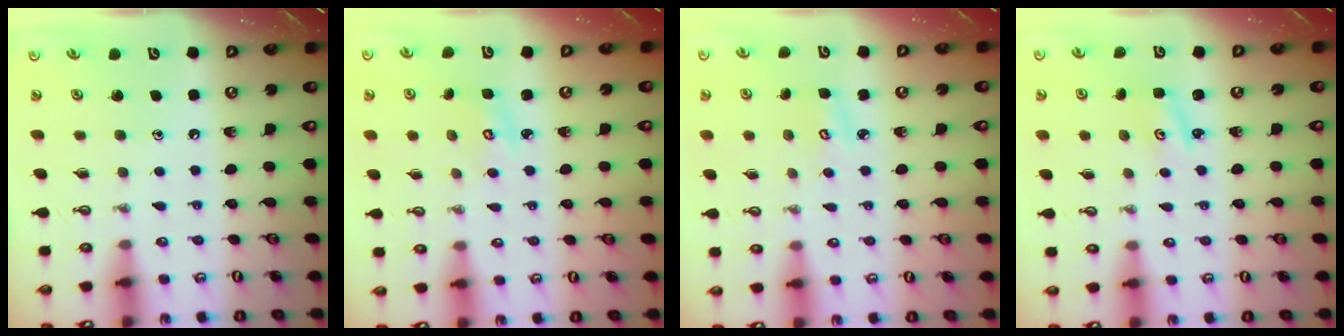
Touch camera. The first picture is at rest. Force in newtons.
{"total": 2.5, "press": 2.5, "slide": 0.3}
{"total": 3.9, "press": 3.9, "slide": 0.4}
{"total": 1.6, "press": 1.6, "slide": 0.2}